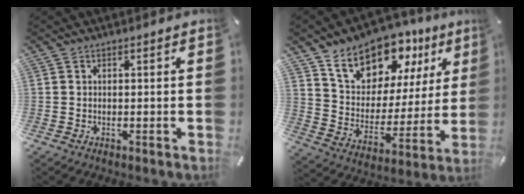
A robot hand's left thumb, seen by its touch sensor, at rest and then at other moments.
{"total": 15.4, "force": [12.0, 8.8, 3.9], "torque": [-0.075, -0.101, 0.217]}